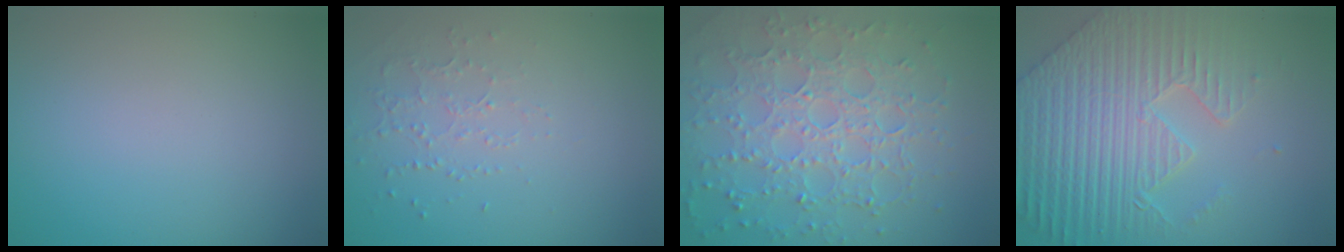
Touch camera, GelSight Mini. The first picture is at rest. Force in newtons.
{"total": 1.0, "press": 0.7, "slide": 0.8}
{"total": 7.9, "press": 5.7, "slide": 5.4}
{"total": 8.4, "press": 6.5, "slide": 5.3}